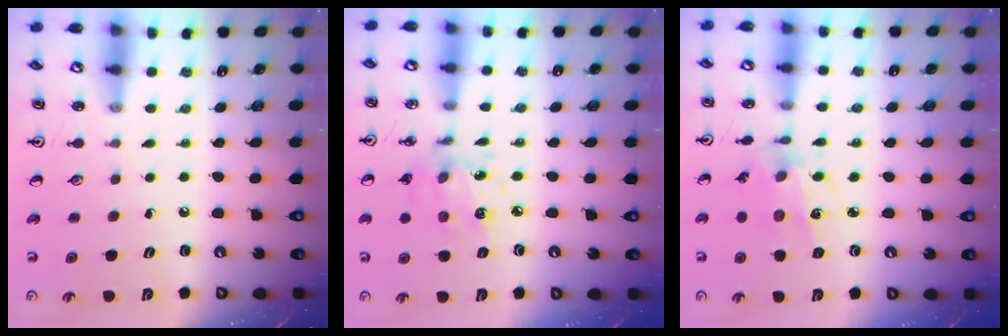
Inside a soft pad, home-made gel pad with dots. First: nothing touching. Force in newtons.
{"total": 8.0, "press": 8.0, "slide": 0.5}
{"total": 6.3, "press": 6.2, "slide": 1.5}